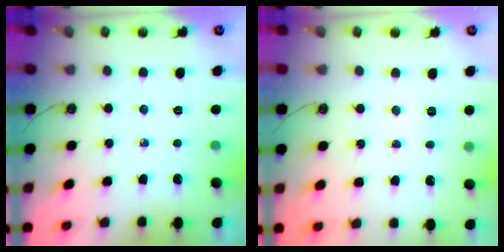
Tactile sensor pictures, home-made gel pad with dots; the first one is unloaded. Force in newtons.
{"total": 4.0, "press": 4.0, "slide": 0.4}